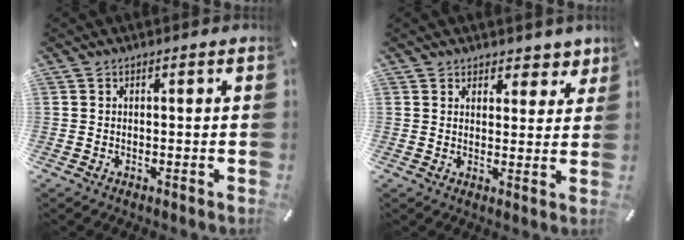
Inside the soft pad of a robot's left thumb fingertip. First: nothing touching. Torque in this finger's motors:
{"motor_torque": [-0.12, 0.06, 0.03, 0.02, 0.00]}